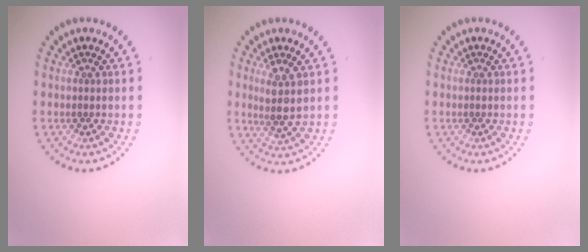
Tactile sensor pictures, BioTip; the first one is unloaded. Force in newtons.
{"total": 2.5, "press": 2.2, "slide": 1.2}
{"total": 0.0}